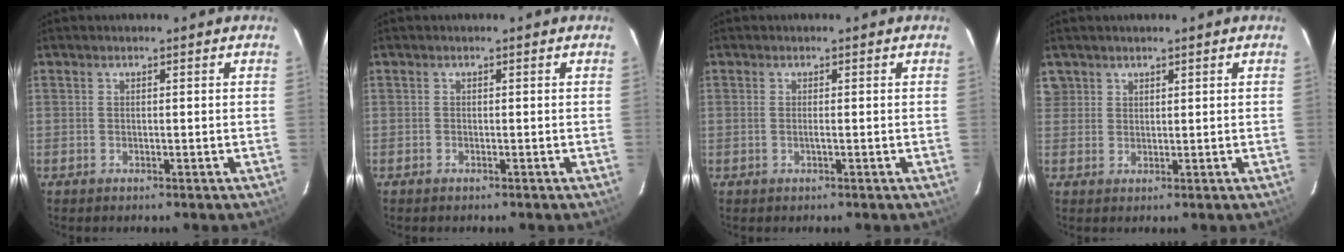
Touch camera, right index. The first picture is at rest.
{"total": 0.0}
{"total": 0.8, "force": [-0.2, -0.2, 0.7], "torque": [-0.015, 0.000, -0.006]}
{"total": 2.3, "force": [1.5, 1.8, 0.0], "torque": [0.011, 0.009, 0.026]}